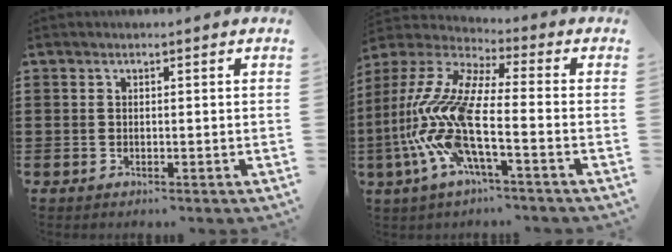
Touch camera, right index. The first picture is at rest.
{"total": 12.5, "force": [-5.1, 3.4, 10.9], "torque": [-0.278, -0.036, -0.118]}